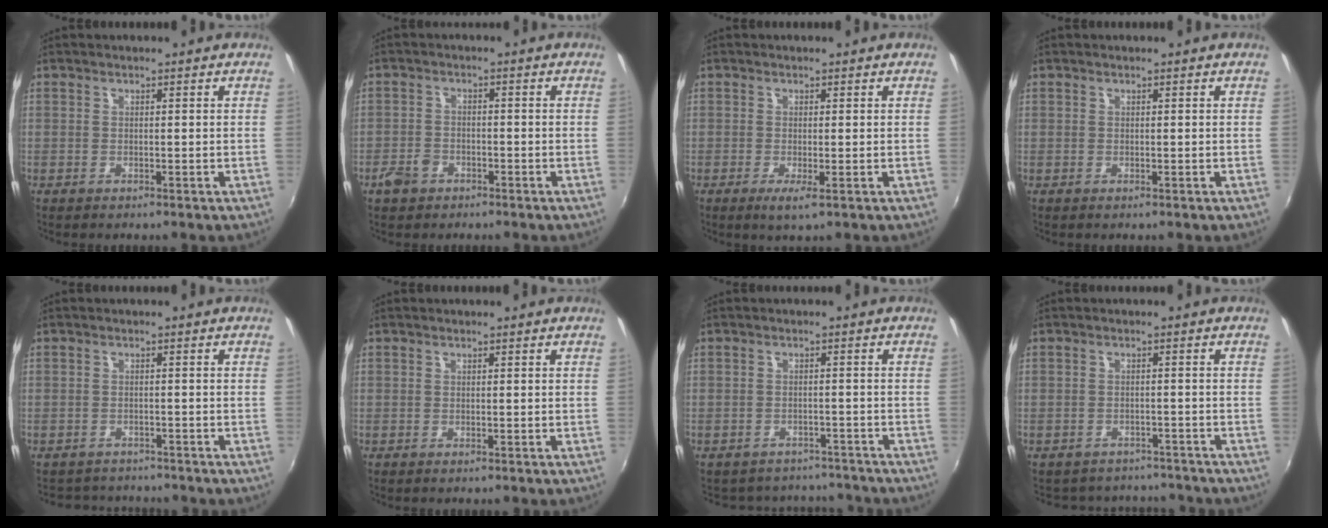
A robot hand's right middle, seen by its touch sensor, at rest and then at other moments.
{"total": 4.2, "force": [-2.7, 2.8, 1.6], "torque": [-0.044, 0.003, -0.045]}
{"total": 2.2, "force": [-0.8, 0.1, 2.0], "torque": [-0.041, -0.013, -0.013]}
{"total": 0.0}
{"total": 4.8, "force": [-4.4, 2.0, 0.4], "torque": [-0.018, -0.001, -0.069]}
{"total": 0.0}
{"total": 8.4, "force": [-7.2, 4.1, 1.3], "torque": [-0.031, 0.020, -0.088]}
{"total": 7.4, "force": [-6.4, 3.7, 1.1], "torque": [-0.029, 0.015, -0.083]}